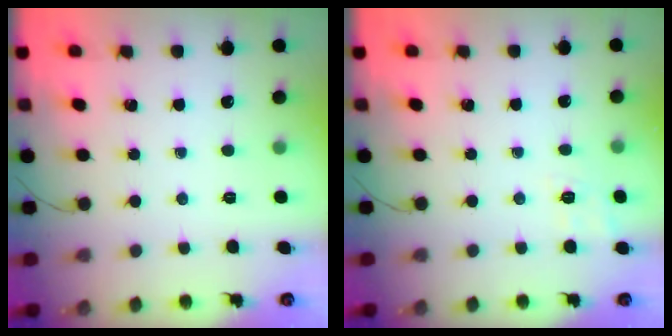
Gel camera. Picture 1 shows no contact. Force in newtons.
{"total": 3.7, "press": 2.9, "slide": 2.2}